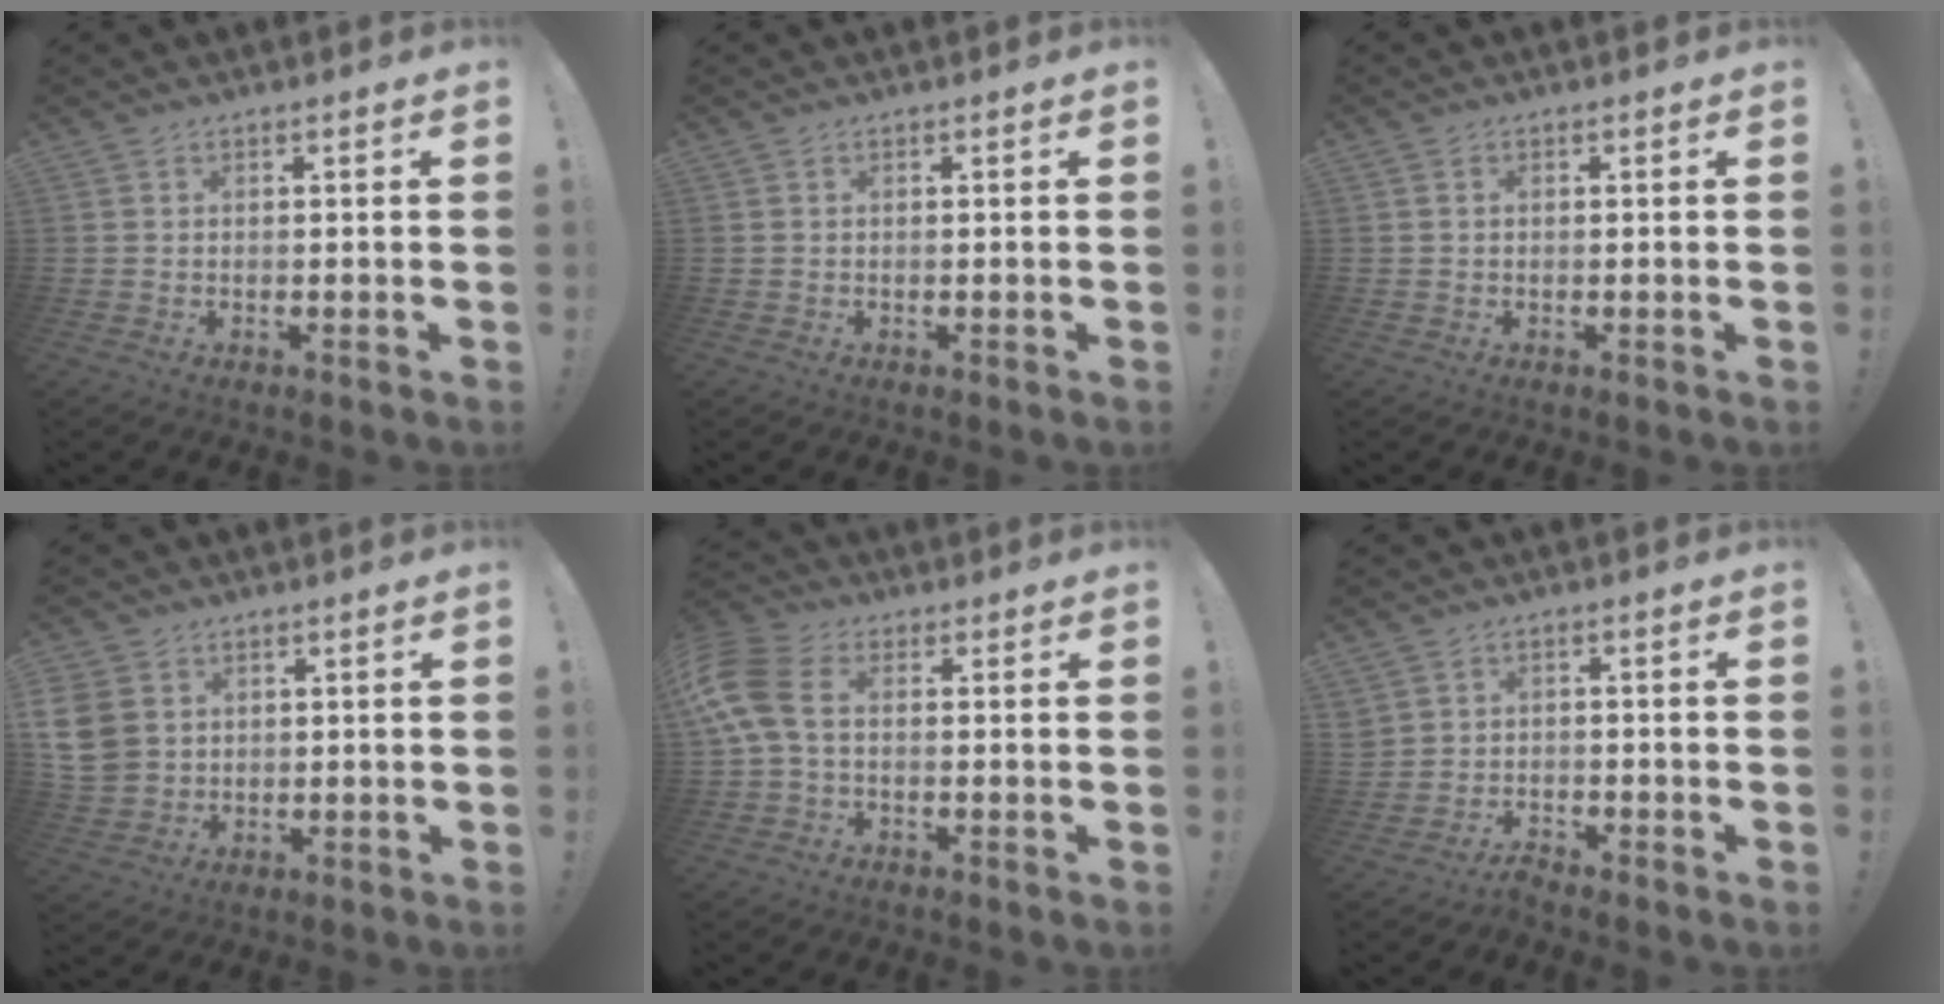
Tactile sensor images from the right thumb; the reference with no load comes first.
{"total": 0.0}
{"total": 0.6, "force": [-0.1, 0.5, 0.2], "torque": [-0.009, 0.004, -0.001]}
{"total": 9.0, "force": [2.1, 7.5, 4.4], "torque": [-0.101, -0.006, 0.045]}
{"total": 10.9, "force": [1.0, 6.7, 8.5], "torque": [-0.195, 0.007, 0.023]}
{"total": 2.8, "force": [-2.6, 0.8, 0.4], "torque": [-0.019, 0.008, -0.050]}